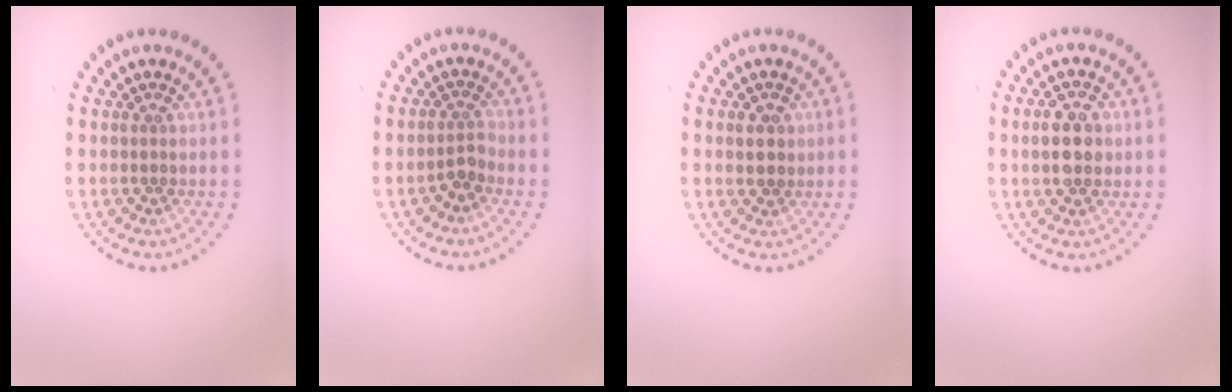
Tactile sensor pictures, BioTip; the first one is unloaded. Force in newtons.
{"total": 1.6, "press": 1.1, "slide": 1.2}
{"total": 1.9, "press": 1.8, "slide": 0.6}
{"total": 3.6, "press": 3.5, "slide": 0.2}